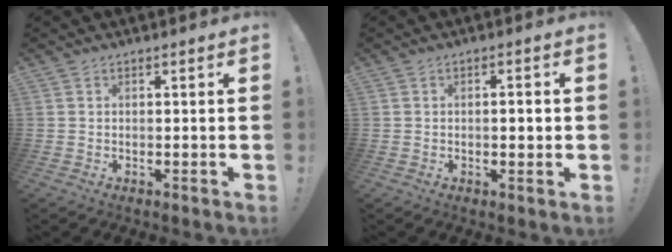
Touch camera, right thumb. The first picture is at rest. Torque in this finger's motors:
{"motor_torque": [0.23, -0.14, -0.06, 0.33, -0.07]}